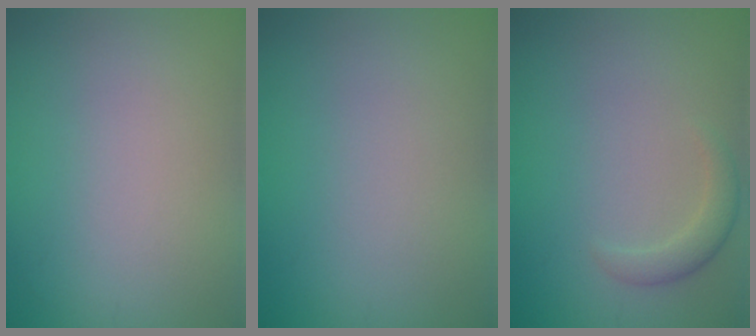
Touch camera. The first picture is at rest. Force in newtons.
{"total": 0.0}
{"total": 1.8, "press": 1.8, "slide": 0.0}